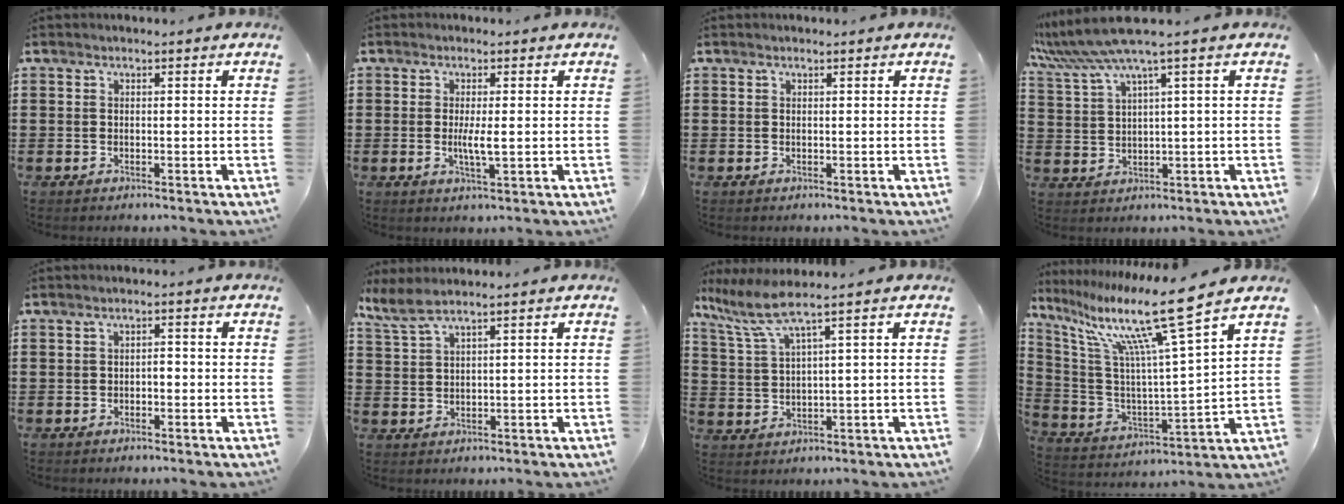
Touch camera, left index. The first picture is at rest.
{"total": 3.3, "force": [-0.1, 0.4, 3.3], "torque": [-0.058, -0.004, -0.002]}
{"total": 0.0}
{"total": 6.1, "force": [3.9, -0.3, 4.7], "torque": [-0.118, -0.023, 0.064]}
{"total": 1.3, "force": [-0.6, 0.7, 0.9], "torque": [-0.020, 0.002, -0.014]}
{"total": 3.3, "force": [2.3, 0.4, 2.2], "torque": [-0.051, -0.001, 0.042]}
{"total": 5.8, "force": [3.6, 0.4, 4.5], "torque": [-0.110, -0.012, 0.058]}
{"total": 14.4, "force": [10.0, 0.4, 10.4], "torque": [-0.216, -0.065, 0.154]}